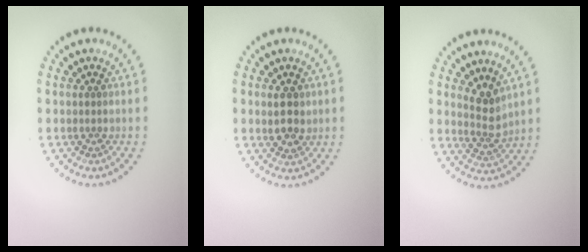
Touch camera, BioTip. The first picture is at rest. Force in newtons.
{"total": 2.4, "press": 2.3, "slide": 0.6}
{"total": 2.4, "press": 1.9, "slide": 1.5}